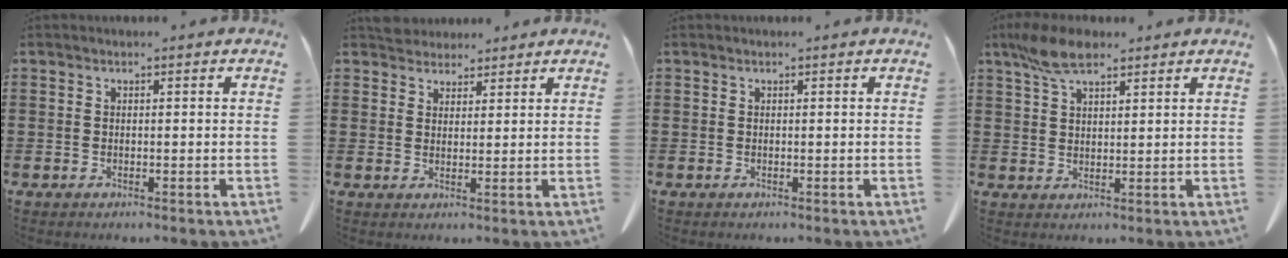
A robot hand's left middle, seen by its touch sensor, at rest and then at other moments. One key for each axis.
{"total": 3.7, "fx": 3.5, "fy": 1.2, "fz": 0.2, "tx": -0.007, "ty": -0.008, "tz": 0.067}
{"total": 0.0}
{"total": 6.4, "fx": 4.4, "fy": 2.4, "fz": 4.1, "tx": -0.092, "ty": 0.003, "tz": 0.082}